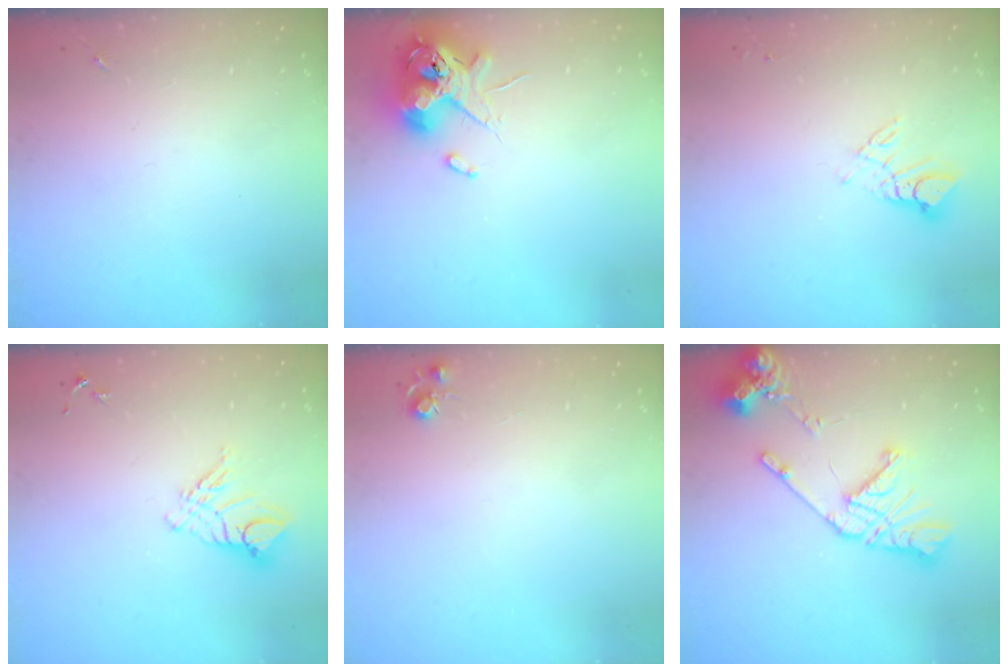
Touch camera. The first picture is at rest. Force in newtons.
{"total": 12.6, "press": 12.5, "slide": 2.0}
{"total": 6.8, "press": 6.8, "slide": 0.5}
{"total": 10.4, "press": 10.3, "slide": 0.7}
{"total": 5.1, "press": 5.0, "slide": 0.5}
{"total": 16.1, "press": 16.0, "slide": 2.0}